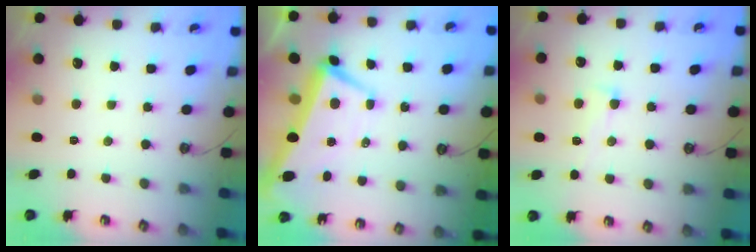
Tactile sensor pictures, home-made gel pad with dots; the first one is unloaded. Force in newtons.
{"total": 1.9, "press": 1.5, "slide": 1.2}
{"total": 3.4, "press": 3.2, "slide": 1.1}